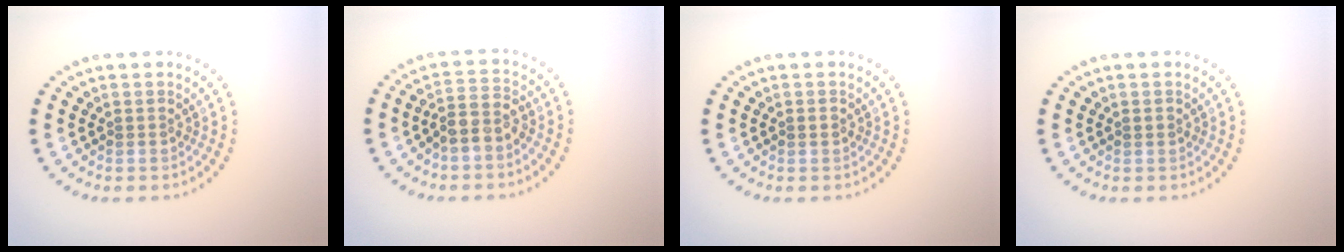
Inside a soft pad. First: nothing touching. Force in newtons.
{"total": 2.4, "press": 2.2, "slide": 1.1}
{"total": 0.8, "press": 0.8, "slide": 0.1}
{"total": 0.8, "press": 0.8, "slide": 0.1}